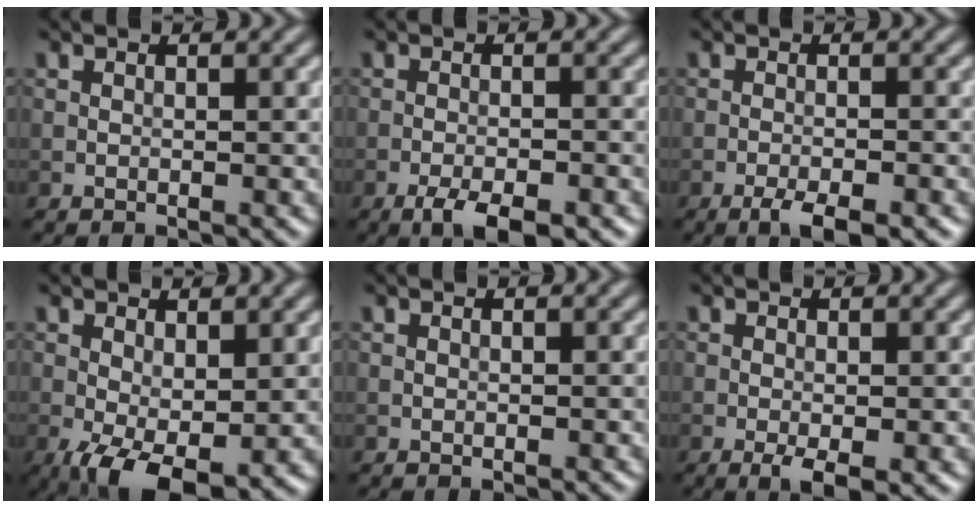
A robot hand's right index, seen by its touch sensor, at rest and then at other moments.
{"total": 3.9, "force": [-2.5, 1.1, 2.8], "torque": [-0.052, -0.004, -0.040]}
{"total": 3.4, "force": [-2.2, 0.6, 2.5], "torque": [-0.045, -0.001, -0.039]}
{"total": 6.0, "force": [-1.7, 2.9, 5.0], "torque": [-0.099, -0.020, -0.022]}
{"total": 0.0}
{"total": 2.7, "force": [-1.0, 0.6, 2.4], "torque": [-0.043, -0.008, -0.017]}